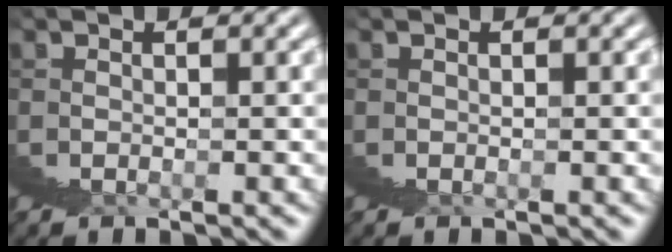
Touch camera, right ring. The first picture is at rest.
{"total": 0.0}